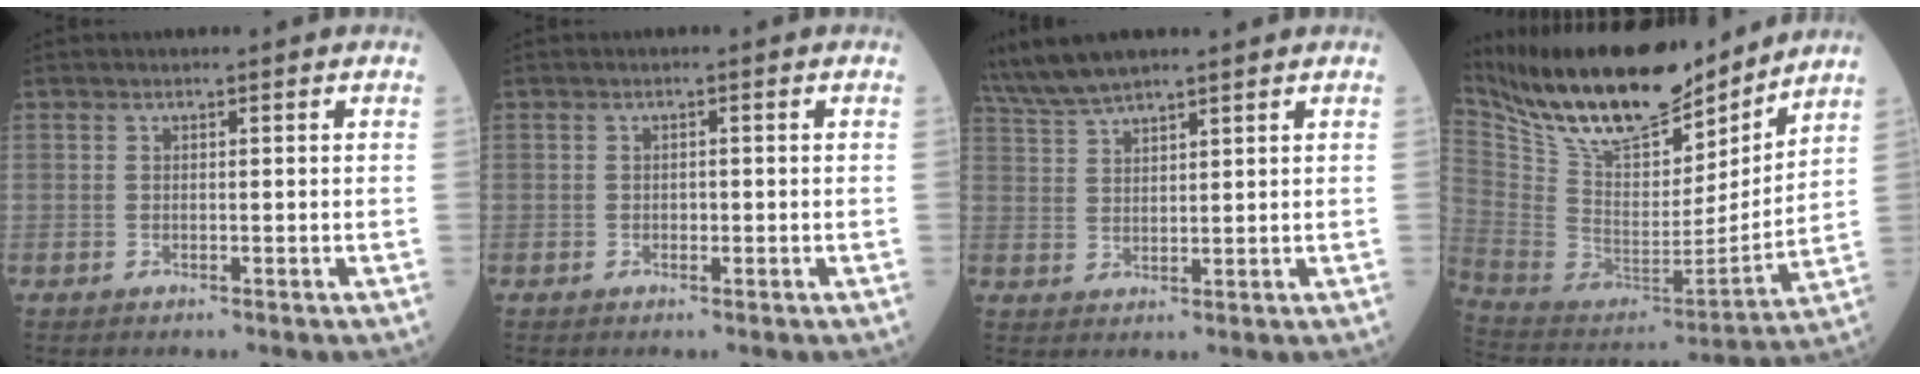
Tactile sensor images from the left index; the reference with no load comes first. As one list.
[{"total": 0.6, "force": [-0.3, 0.4, 0.3], "torque": [-0.003, -0.002, -0.008]}, {"total": 7.8, "force": [7.0, 0.7, 3.4], "torque": [-0.078, 0.028, 0.137]}, {"total": 22.6, "force": [18.5, 6.7, 11.1], "torque": [-0.211, -0.008, 0.322]}]